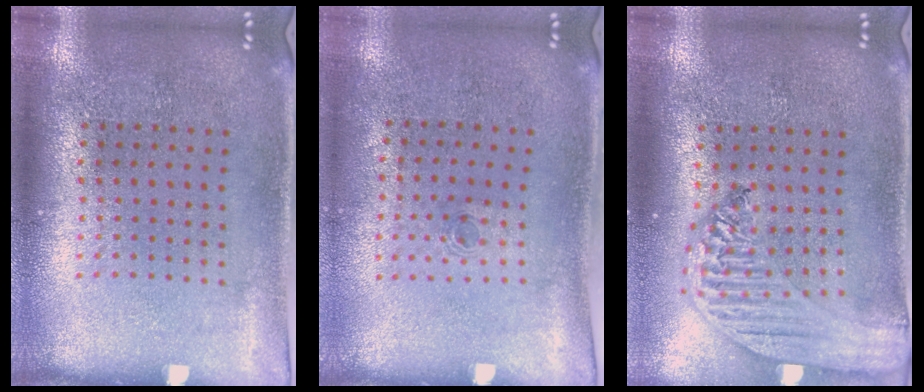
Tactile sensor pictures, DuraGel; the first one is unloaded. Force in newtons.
{"total": 0.6, "press": 0.3, "slide": 0.5}
{"total": 2.9, "press": 2.3, "slide": 1.7}